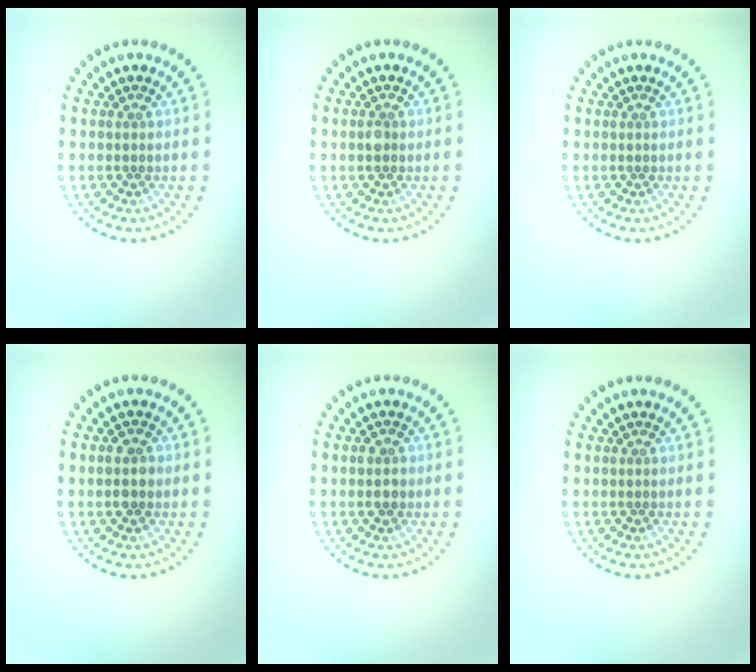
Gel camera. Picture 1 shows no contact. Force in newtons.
{"total": 0.9, "press": 0.9, "slide": 0.2}
{"total": 0.0}
{"total": 1.7, "press": 1.7, "slide": 0.1}
{"total": 1.5, "press": 1.4, "slide": 0.5}
{"total": 0.0}